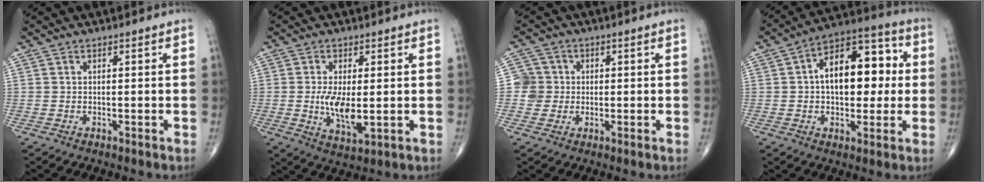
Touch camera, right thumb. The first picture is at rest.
{"total": 7.6, "force": [-0.4, 3.0, 6.9], "torque": [-0.129, -0.018, -0.001]}
{"total": 4.3, "force": [0.0, 4.3, 0.3], "torque": [0.028, 0.009, -0.007]}
{"total": 16.5, "force": [1.6, 9.4, 13.4], "torque": [-0.167, 0.030, 0.016]}